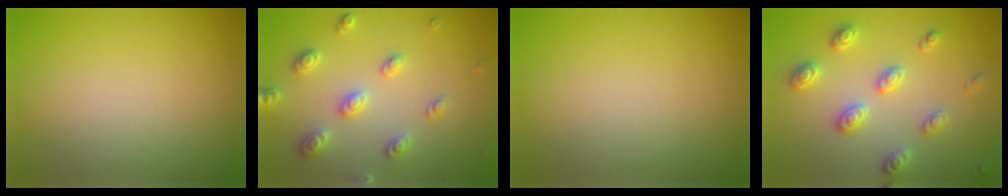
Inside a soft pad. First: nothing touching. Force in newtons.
{"total": 3.2, "press": 3.0, "slide": 0.9}
{"total": 0.0}
{"total": 3.0, "press": 2.9, "slide": 0.6}